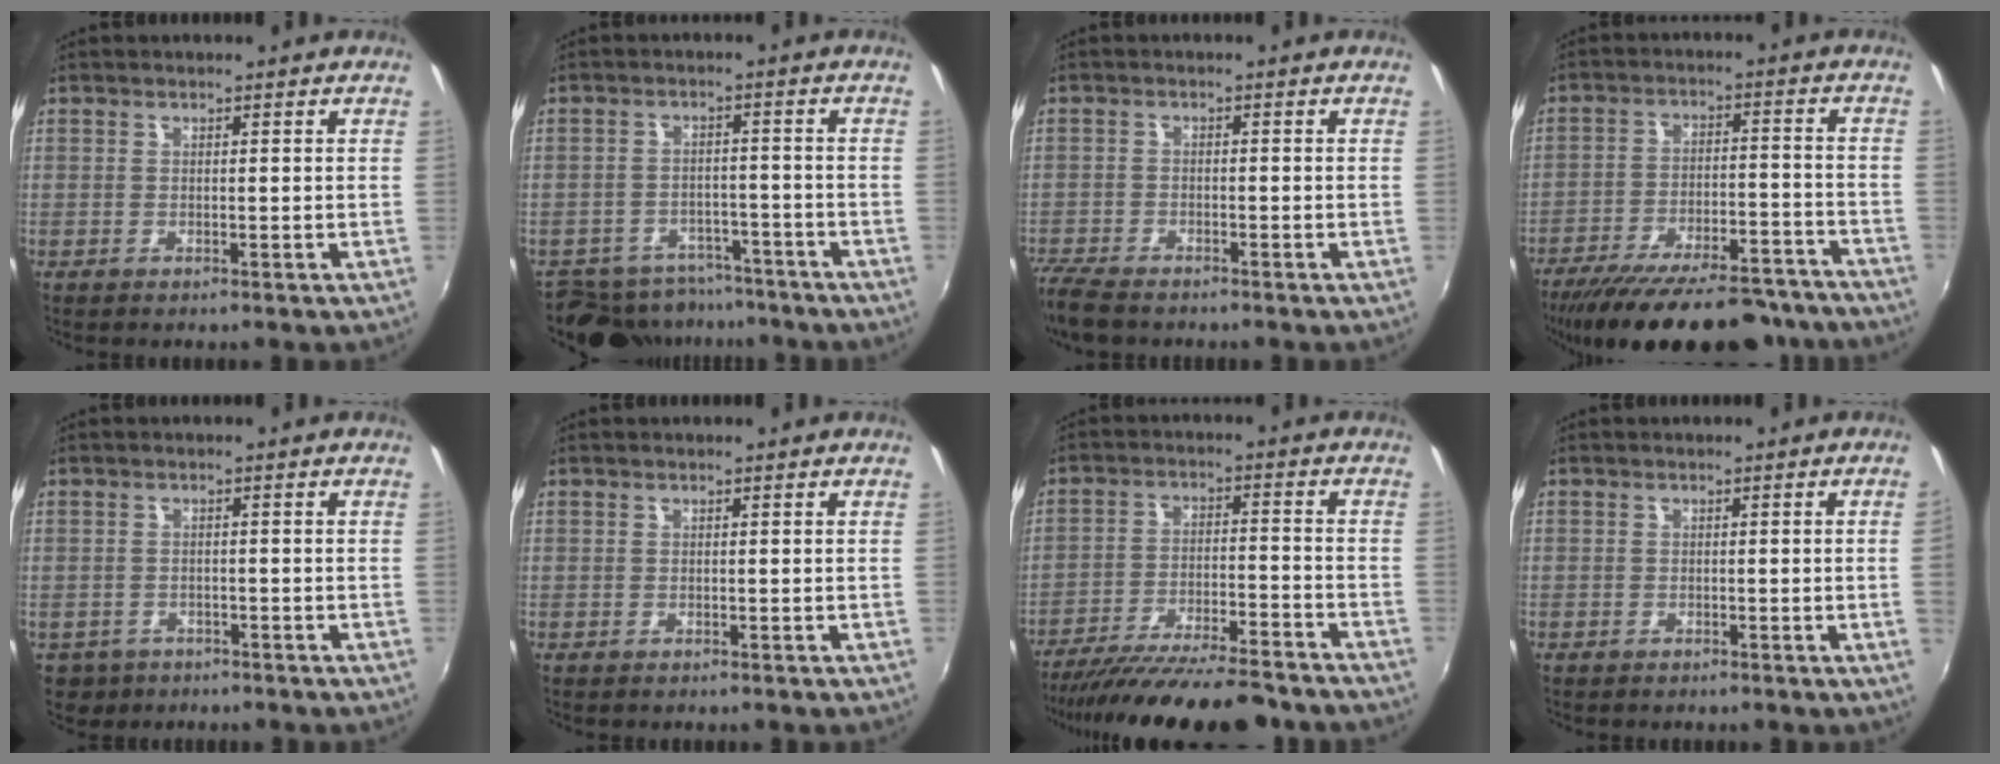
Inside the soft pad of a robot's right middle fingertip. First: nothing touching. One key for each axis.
{"total": 10.0, "fx": -8.7, "fy": 4.8, "fz": 1.5, "tx": -0.037, "ty": 0.010, "tz": -0.121}
{"total": 6.8, "fx": -5.9, "fy": 1.9, "fz": 2.8, "tx": -0.084, "ty": -0.026, "tz": -0.113}
{"total": 25.2, "fx": -21.5, "fy": 6.9, "fz": 11.1, "tx": -0.201, "ty": -0.018, "tz": -0.292}
{"total": 4.6, "fx": -2.4, "fy": 3.7, "fz": 1.4, "tx": -0.040, "ty": -0.005, "tz": -0.031}
{"total": 0.0}
{"total": 20.5, "fx": -18.1, "fy": 2.6, "fz": 9.3, "tx": -0.176, "ty": -0.042, "tz": -0.270}
{"total": 1.4, "fx": -0.1, "fy": -0.9, "fz": 1.0, "tx": -0.011, "ty": -0.009, "tz": 0.001}